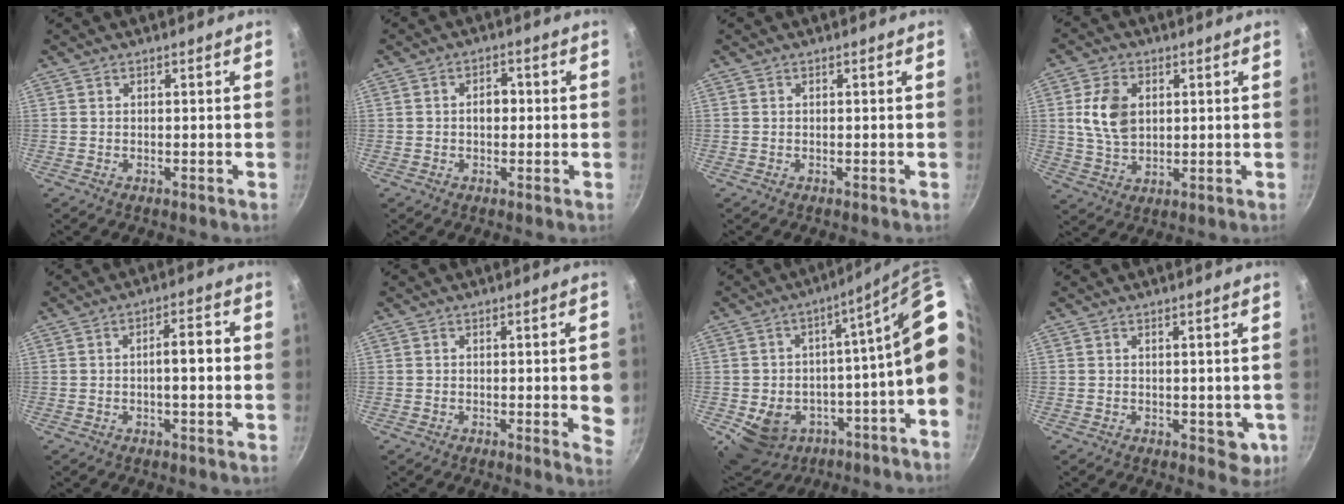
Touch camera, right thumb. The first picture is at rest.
{"total": 3.3, "force": [-0.1, 2.3, 2.4], "torque": [-0.016, 0.011, -0.004]}
{"total": 0.0}
{"total": 9.1, "force": [1.9, 6.2, 6.3], "torque": [-0.106, -0.005, 0.038]}
{"total": 5.4, "force": [-0.5, 1.7, 5.1], "torque": [-0.071, 0.021, -0.009]}
{"total": 6.8, "force": [-0.4, 2.0, 6.4], "torque": [-0.061, -0.005, -0.006]}
{"total": 21.2, "force": [-4.8, 11.3, 17.3], "torque": [-0.214, 0.048, -0.043]}
{"total": 4.3, "force": [-0.8, 2.7, 3.2], "torque": [-0.022, 0.002, -0.006]}